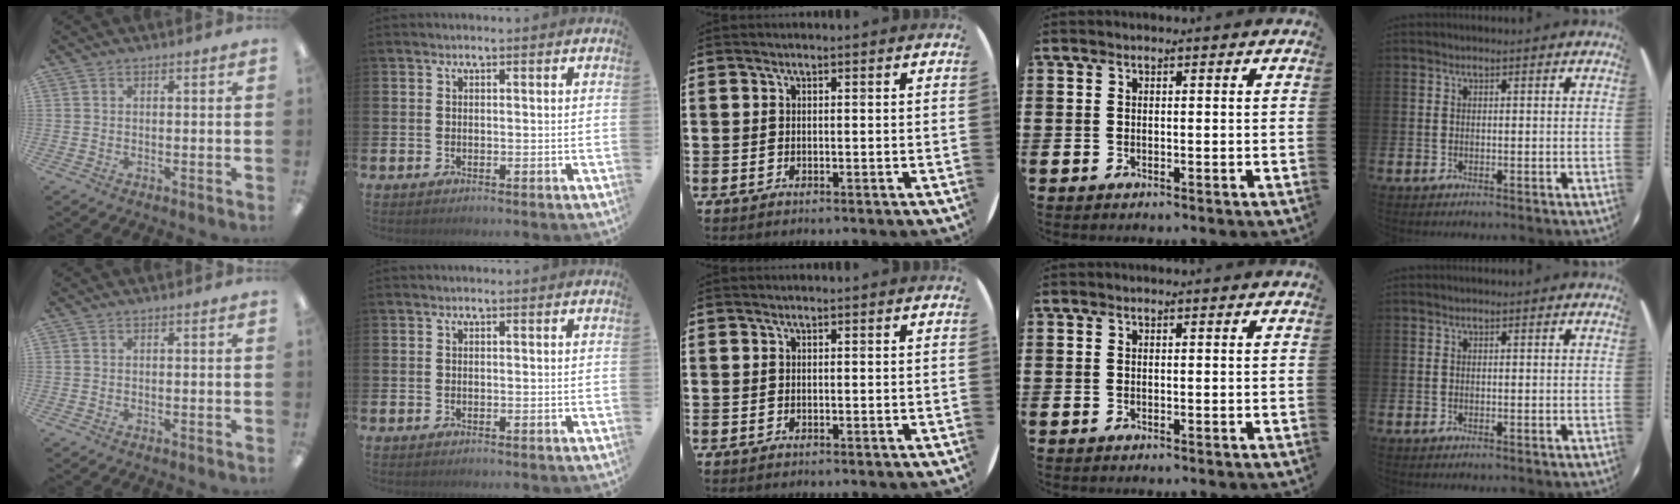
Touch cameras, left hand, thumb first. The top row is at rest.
{}